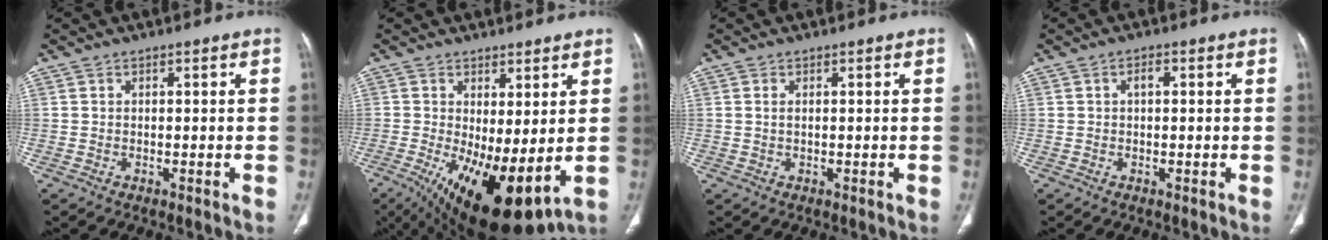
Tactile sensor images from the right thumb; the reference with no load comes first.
{"total": 14.9, "force": [-1.6, 5.9, 13.6], "torque": [-0.233, -0.024, -0.002]}
{"total": 0.9, "force": [0.3, 0.4, 0.7], "torque": [-0.021, 0.004, 0.009]}
{"total": 1.4, "force": [0.3, 0.7, 1.2], "torque": [-0.021, 0.007, 0.003]}